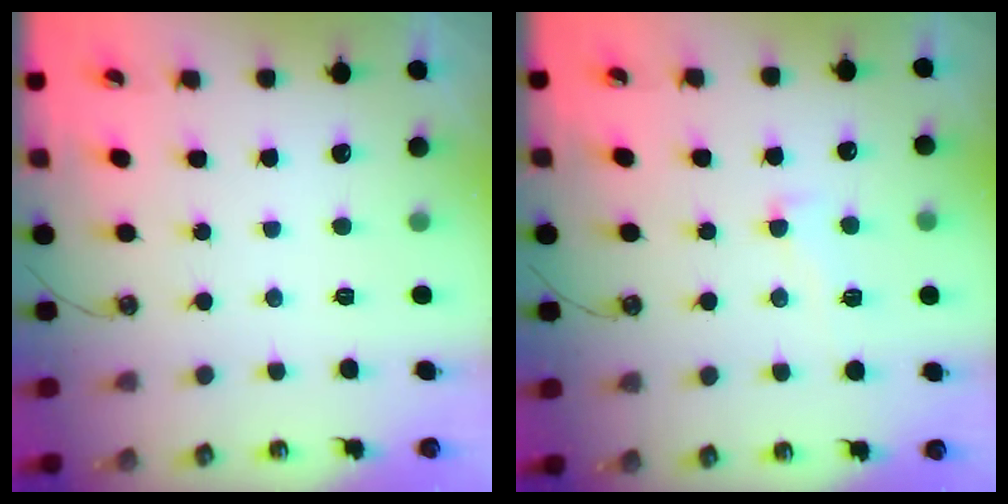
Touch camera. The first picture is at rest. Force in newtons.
{"total": 1.8, "press": 1.5, "slide": 1.0}